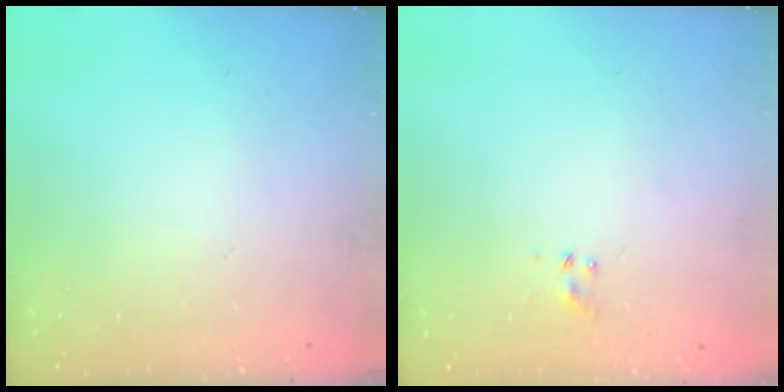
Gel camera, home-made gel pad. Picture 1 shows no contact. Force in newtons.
{"total": 1.0, "press": 0.9, "slide": 0.4}